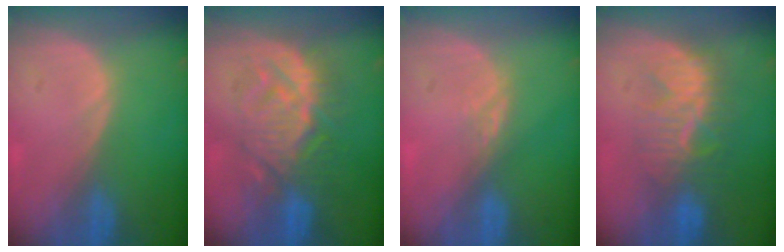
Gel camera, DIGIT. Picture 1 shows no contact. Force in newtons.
{"total": 9.4, "press": 9.3, "slide": 1.4}
{"total": 2.0, "press": 1.5, "slide": 1.3}
{"total": 8.3, "press": 7.9, "slide": 2.3}